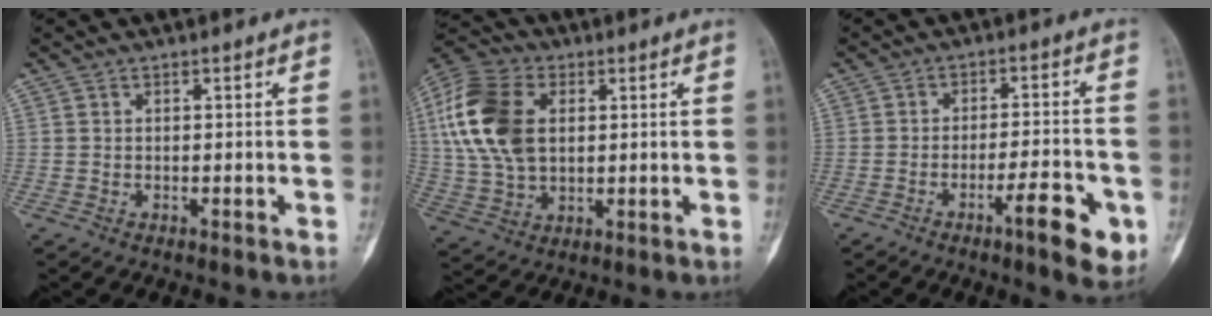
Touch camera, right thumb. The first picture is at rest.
{"total": 17.3, "force": [3.6, 11.3, 12.6], "torque": [-0.258, 0.009, 0.068]}
{"total": 9.8, "force": [-4.4, 2.2, 8.5], "torque": [-0.114, 0.019, -0.059]}